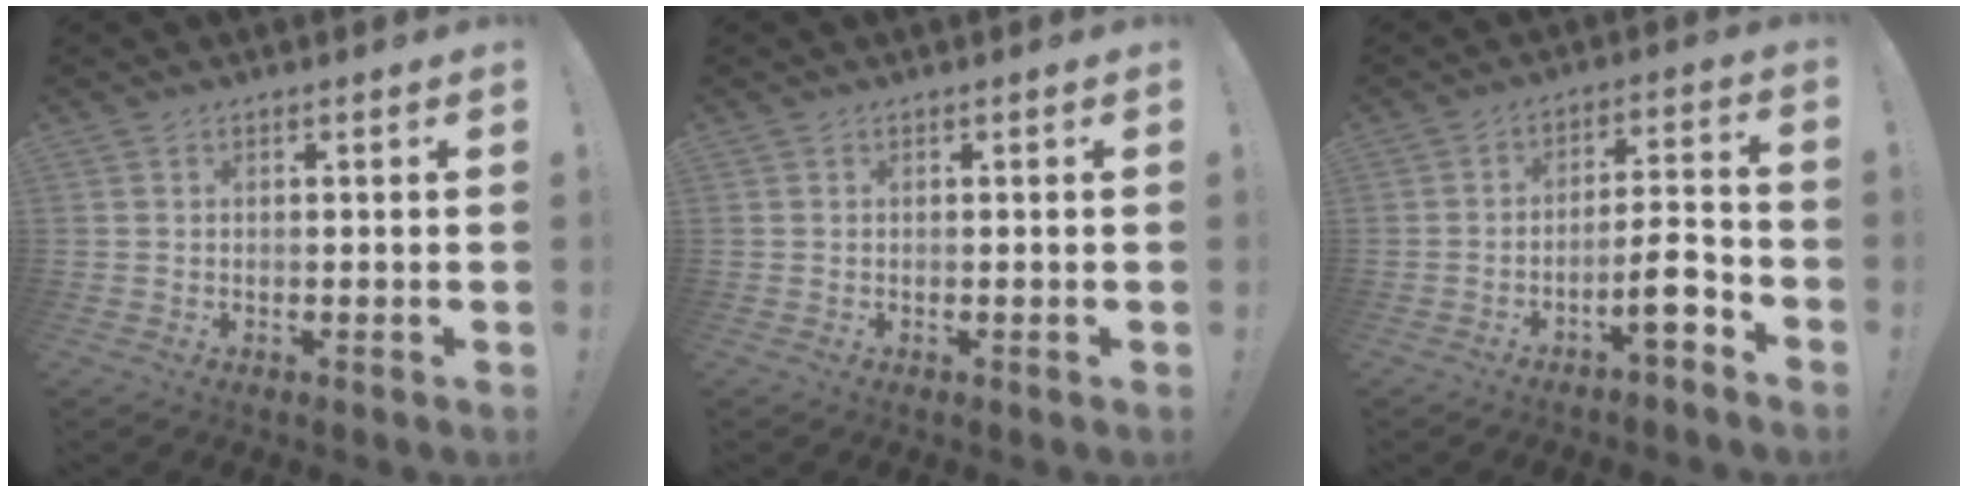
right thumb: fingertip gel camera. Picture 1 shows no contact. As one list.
[{"total": 0.0}, {"total": 9.3, "force": [-5.3, 2.1, 7.3], "torque": [-0.109, 0.028, -0.089]}]